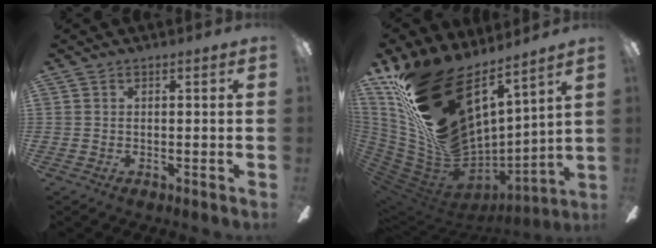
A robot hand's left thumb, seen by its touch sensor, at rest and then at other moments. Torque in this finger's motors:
{"motor_torque": [2.71, 2.30, 2.33, -0.44, 0.39]}